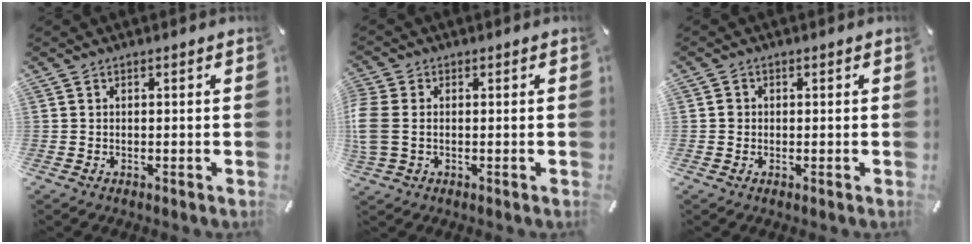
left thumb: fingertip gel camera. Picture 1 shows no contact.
{"total": 5.1, "force": [-0.1, 3.5, 3.7], "torque": [-0.102, -0.003, -0.008]}
{"total": 1.2, "force": [-0.1, 1.2, 0.4], "torque": [-0.007, 0.006, -0.004]}